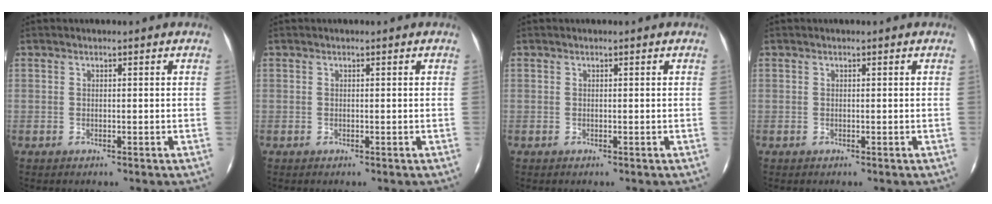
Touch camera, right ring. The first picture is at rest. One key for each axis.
{"total": 0.0}
{"total": 0.0}
{"total": 0.0}